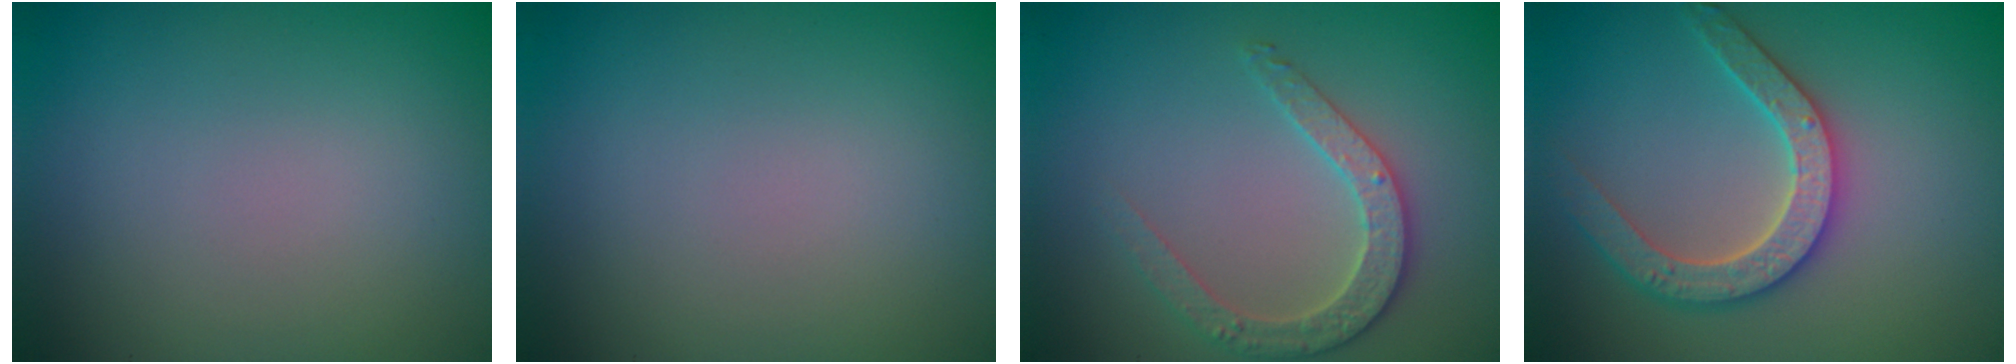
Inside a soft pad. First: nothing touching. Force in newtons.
{"total": 0.0}
{"total": 2.8, "press": 2.7, "slide": 0.5}
{"total": 4.0, "press": 3.9, "slide": 0.9}